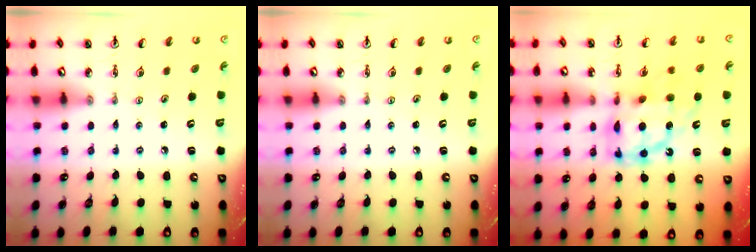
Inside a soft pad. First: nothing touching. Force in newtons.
{"total": 0.0}
{"total": 14.5, "press": 14.5, "slide": 1.3}